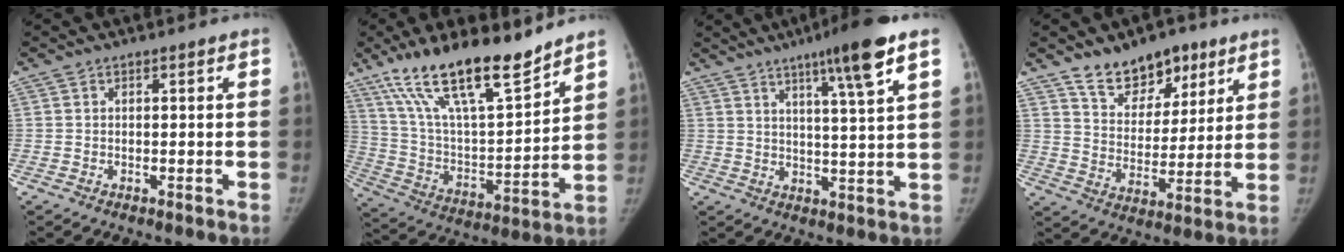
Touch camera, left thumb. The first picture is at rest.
{"total": 21.5, "force": [15.8, 5.7, 13.3], "torque": [-0.209, -0.073, 0.289]}
{"total": 11.2, "force": [6.5, 0.2, 9.1], "torque": [-0.138, -0.026, 0.097]}
{"total": 13.0, "force": [9.0, 7.6, 5.7], "torque": [-0.044, -0.055, 0.155]}